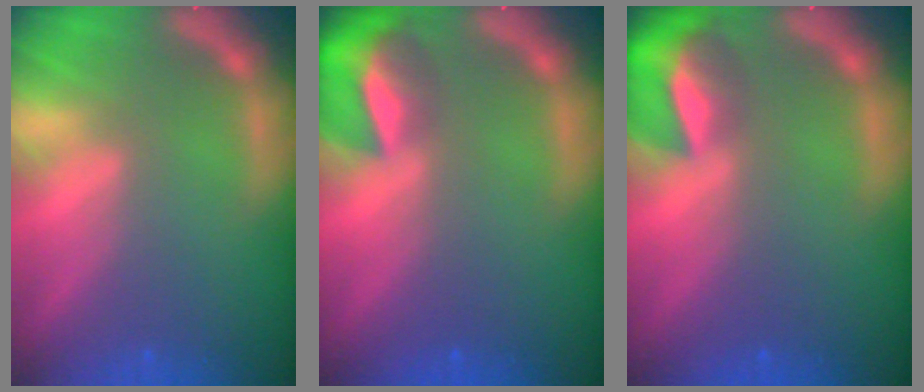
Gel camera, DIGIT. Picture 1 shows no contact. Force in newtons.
{"total": 6.9}
{"total": 6.9}